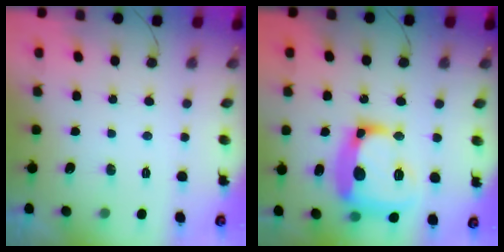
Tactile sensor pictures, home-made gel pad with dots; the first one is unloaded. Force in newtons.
{"total": 21.6, "press": 21.5, "slide": 2.0}